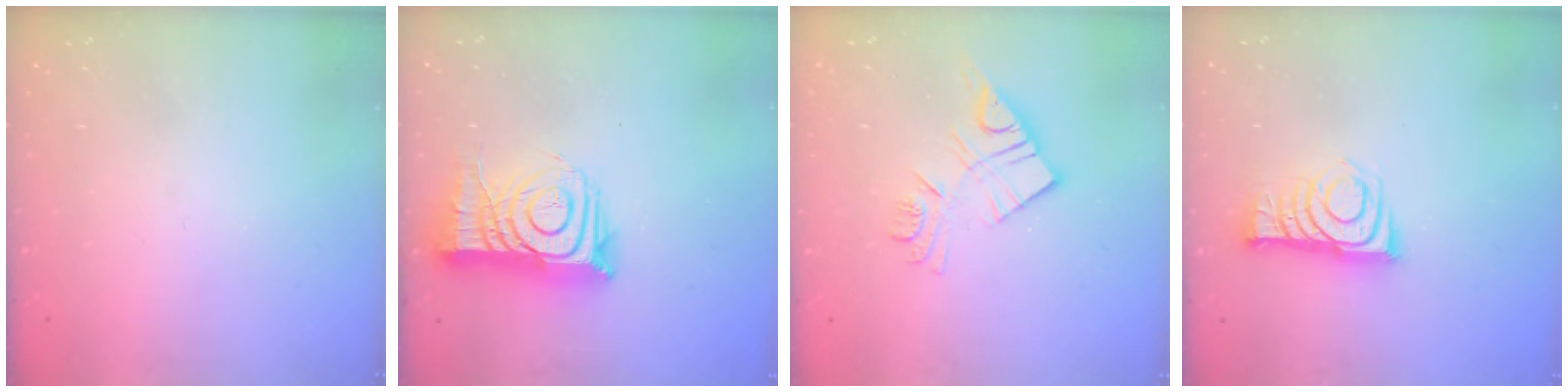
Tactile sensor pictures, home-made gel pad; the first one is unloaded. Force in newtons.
{"total": 14.4, "press": 14.4, "slide": 1.1}
{"total": 10.8, "press": 10.7, "slide": 0.9}
{"total": 9.5, "press": 9.5, "slide": 0.3}